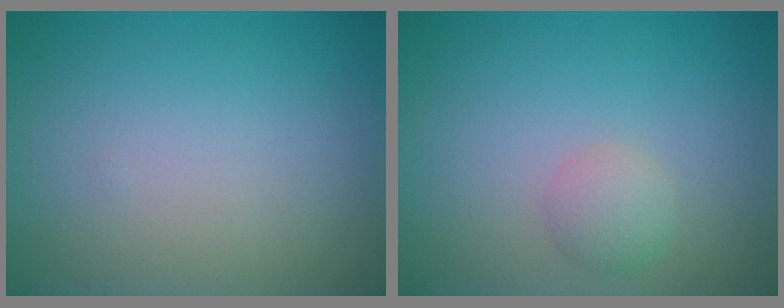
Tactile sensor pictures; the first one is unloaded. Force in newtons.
{"total": 1.7, "press": 1.7, "slide": 0.1}